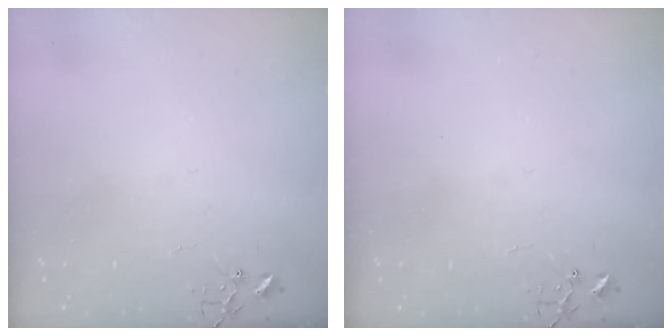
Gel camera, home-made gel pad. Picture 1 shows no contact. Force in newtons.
{"total": 0.0}